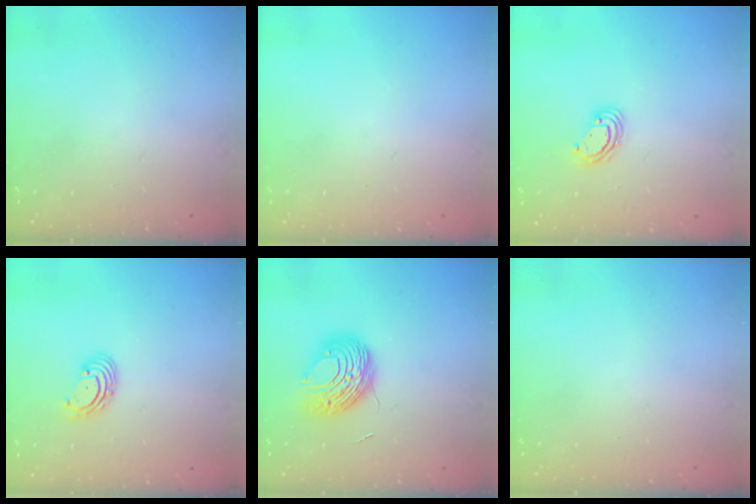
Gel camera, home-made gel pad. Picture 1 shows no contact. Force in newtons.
{"total": 0.0}
{"total": 4.5, "press": 4.5, "slide": 0.1}
{"total": 2.7, "press": 2.7, "slide": 0.1}
{"total": 9.5, "press": 9.5, "slide": 0.7}
{"total": 0.0}